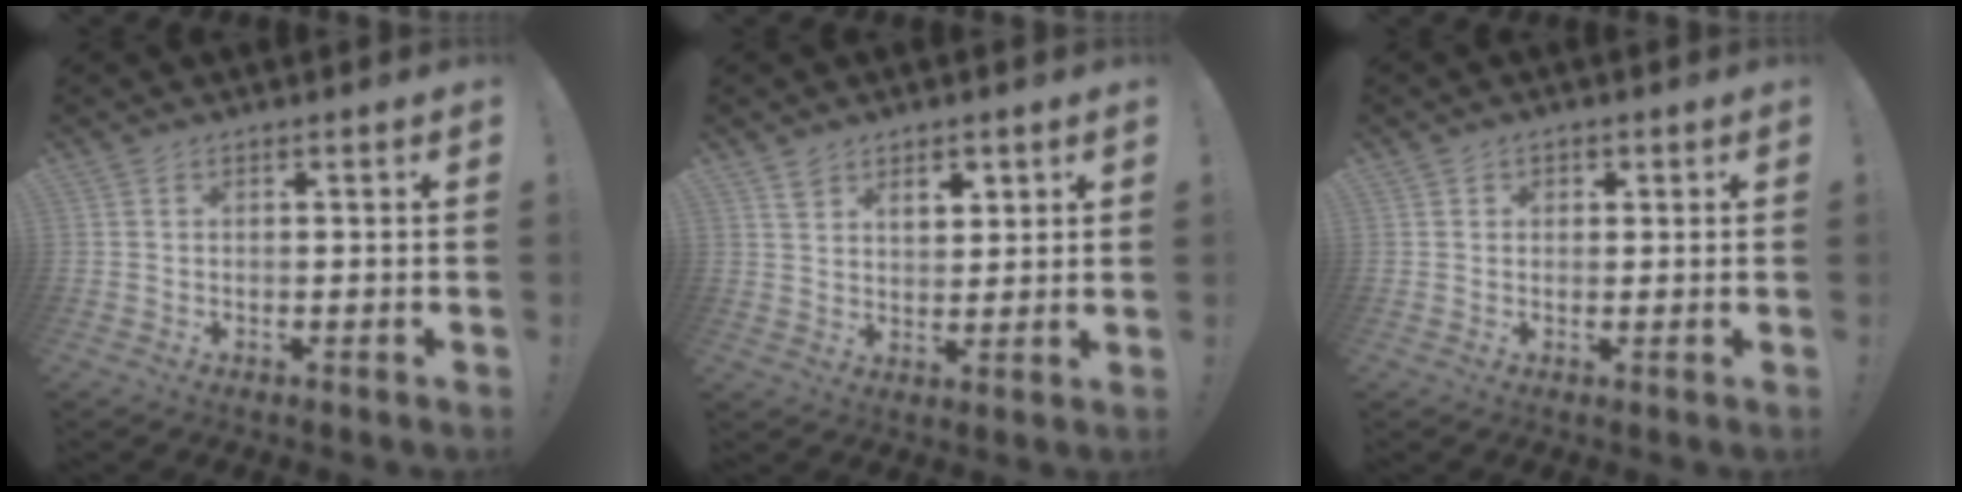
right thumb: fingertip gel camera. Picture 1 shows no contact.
{"total": 6.5, "force": [4.0, 4.3, 2.9], "torque": [-0.040, -0.018, 0.072]}
{"total": 1.5, "force": [0.2, 1.4, 0.5], "torque": [-0.001, 0.001, 0.000]}